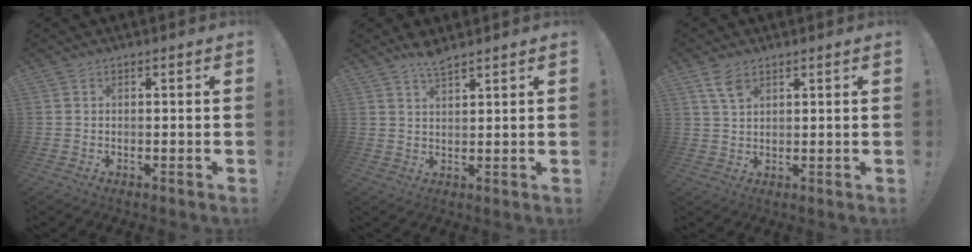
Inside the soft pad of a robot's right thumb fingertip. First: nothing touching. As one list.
[{"total": 1.9, "force": [1.7, 0.1, 0.8], "torque": [-0.009, -0.012, 0.030]}, {"total": 5.1, "force": [3.2, 2.3, 3.3], "torque": [-0.058, -0.013, 0.058]}]